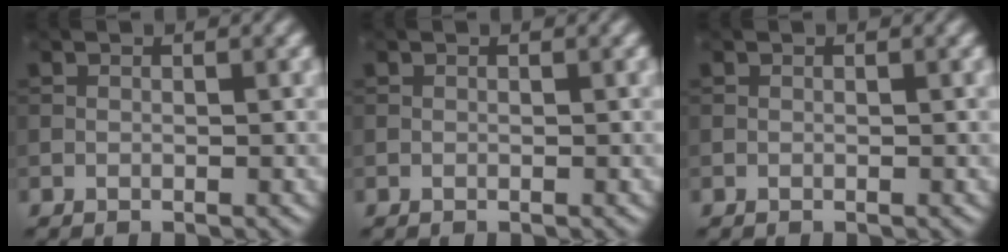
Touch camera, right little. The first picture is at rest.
{"total": 0.0}
{"total": 0.0}